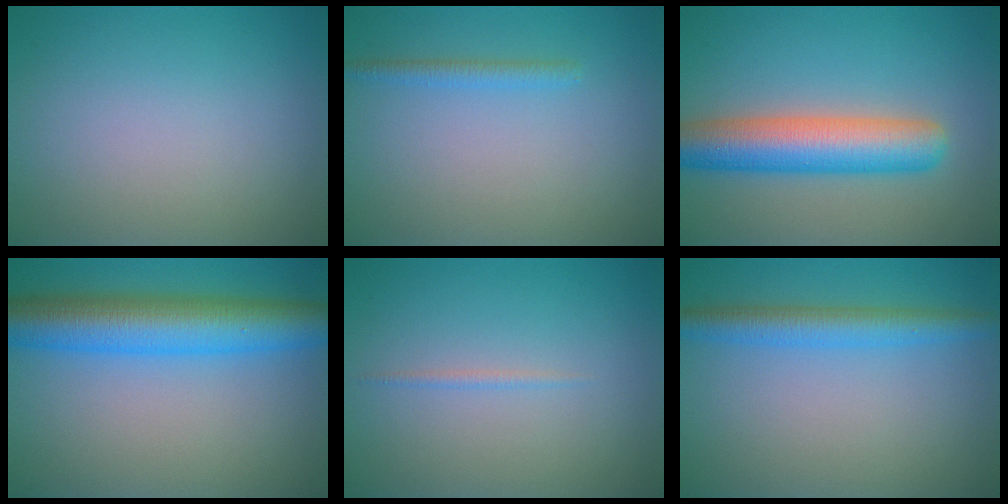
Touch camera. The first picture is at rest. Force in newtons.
{"total": 1.3, "press": 1.3, "slide": 0.1}
{"total": 7.4, "press": 7.4, "slide": 0.3}
{"total": 8.4, "press": 8.4, "slide": 0.3}
{"total": 0.6, "press": 0.6, "slide": 0.1}
{"total": 3.6, "press": 3.5, "slide": 0.2}